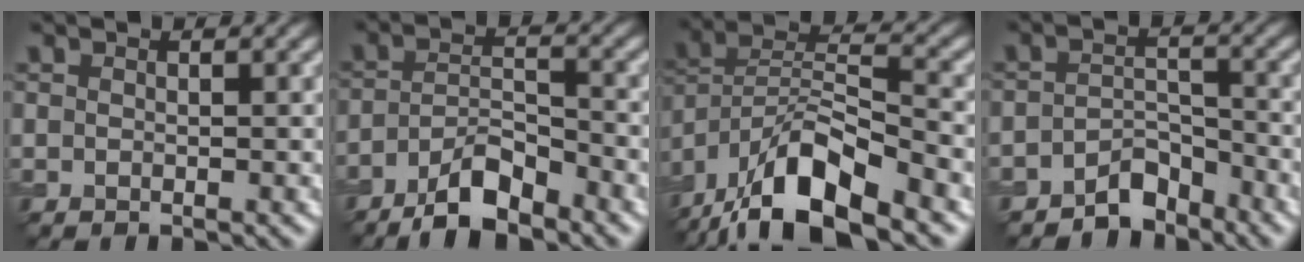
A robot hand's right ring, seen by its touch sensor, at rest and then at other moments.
{"total": 5.7, "force": [-4.2, 1.7, 3.4], "torque": [-0.060, 0.002, -0.078]}
{"total": 13.2, "force": [-9.4, 4.3, 8.2], "torque": [-0.153, 0.010, -0.174]}
{"total": 3.6, "force": [-3.0, 1.6, 1.2], "torque": [-0.011, 0.010, -0.058]}